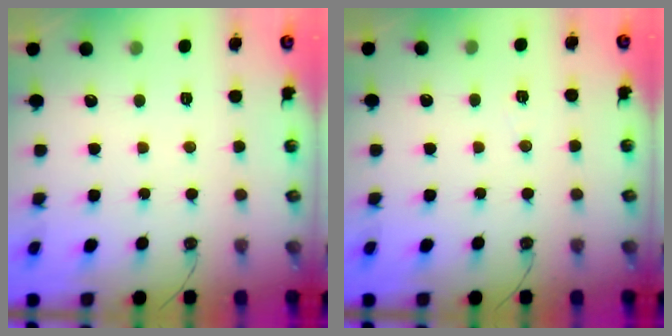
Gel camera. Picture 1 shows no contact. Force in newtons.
{"total": 5.5, "press": 3.2, "slide": 4.5}